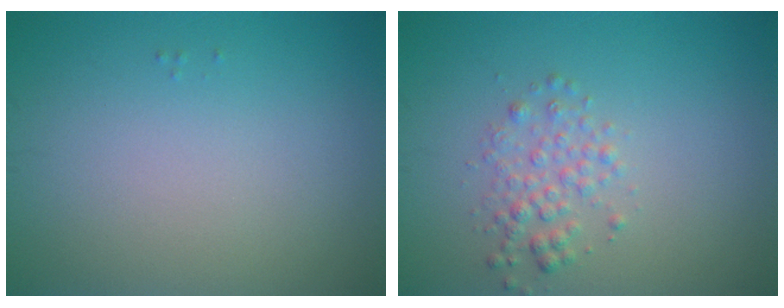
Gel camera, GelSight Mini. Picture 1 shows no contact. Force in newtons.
{"total": 2.1, "press": 2.1, "slide": 0.1}